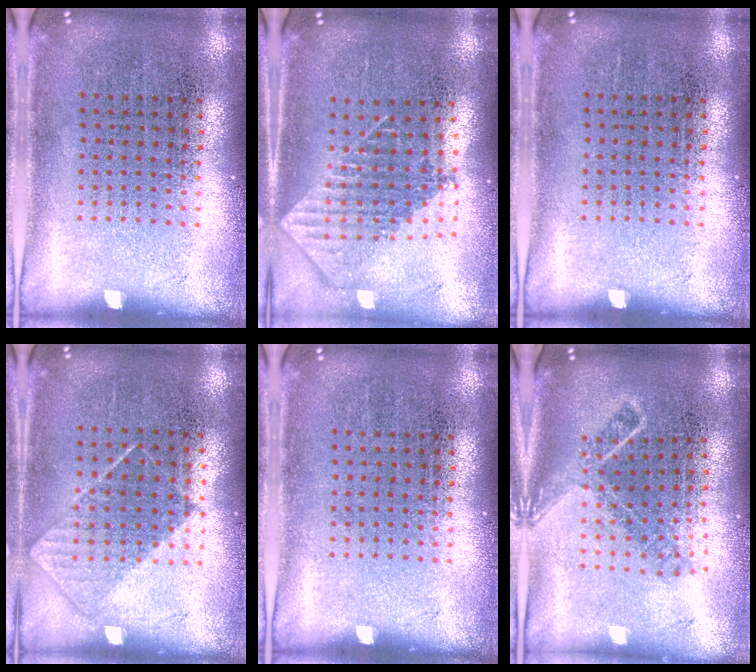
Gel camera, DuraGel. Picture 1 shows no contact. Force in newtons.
{"total": 1.9, "press": 1.5, "slide": 1.3}
{"total": 0.0}
{"total": 0.8, "press": 0.6, "slide": 0.5}
{"total": 0.0}
{"total": 1.7, "press": 1.3, "slide": 1.1}